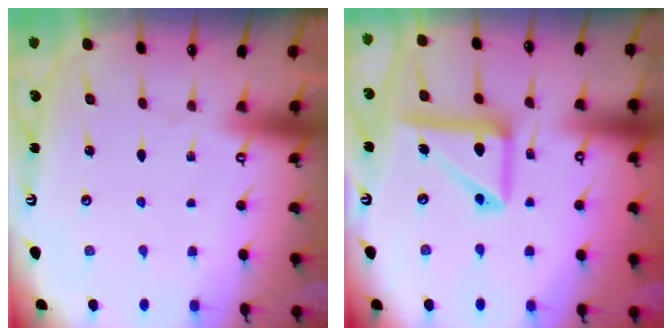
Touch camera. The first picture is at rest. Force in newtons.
{"total": 14.1, "press": 14.0, "slide": 1.8}